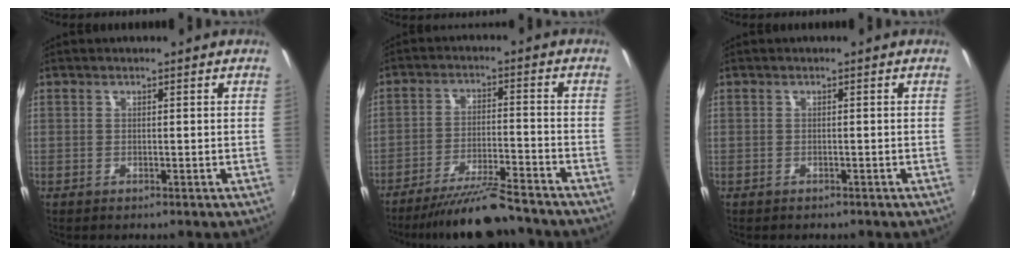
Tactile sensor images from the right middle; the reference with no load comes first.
{"total": 11.6, "force": [-10.5, 0.6, 4.8], "torque": [-0.106, -0.013, -0.174]}
{"total": 1.0, "force": [-0.7, 0.6, 0.1], "torque": [-0.006, -0.002, -0.010]}